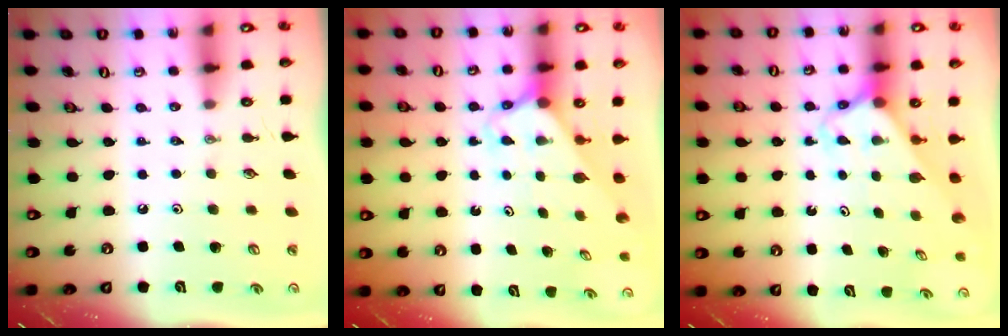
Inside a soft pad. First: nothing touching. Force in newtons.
{"total": 2.4, "press": 2.4, "slide": 0.2}
{"total": 2.4, "press": 2.4, "slide": 0.1}